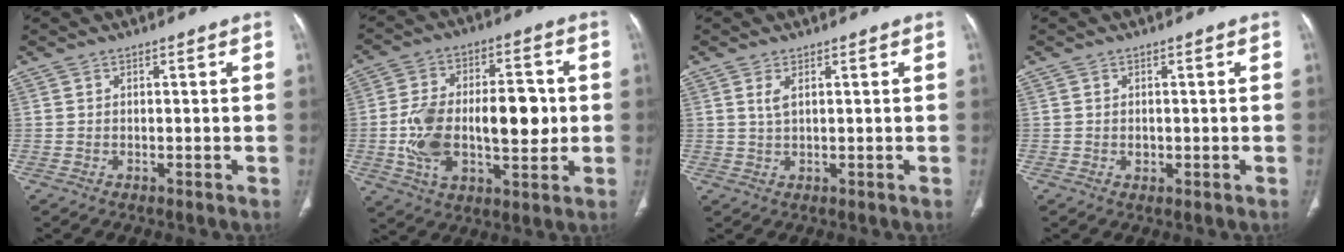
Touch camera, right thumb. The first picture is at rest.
{"total": 18.8, "force": [-1.1, 10.0, 15.8], "torque": [-0.259, 0.025, -0.009]}
{"total": 2.1, "force": [0.9, 0.8, 1.7], "torque": [-0.042, -0.001, 0.024]}
{"total": 1.2, "force": [-0.1, 0.9, 0.7], "torque": [-0.009, 0.000, 0.001]}